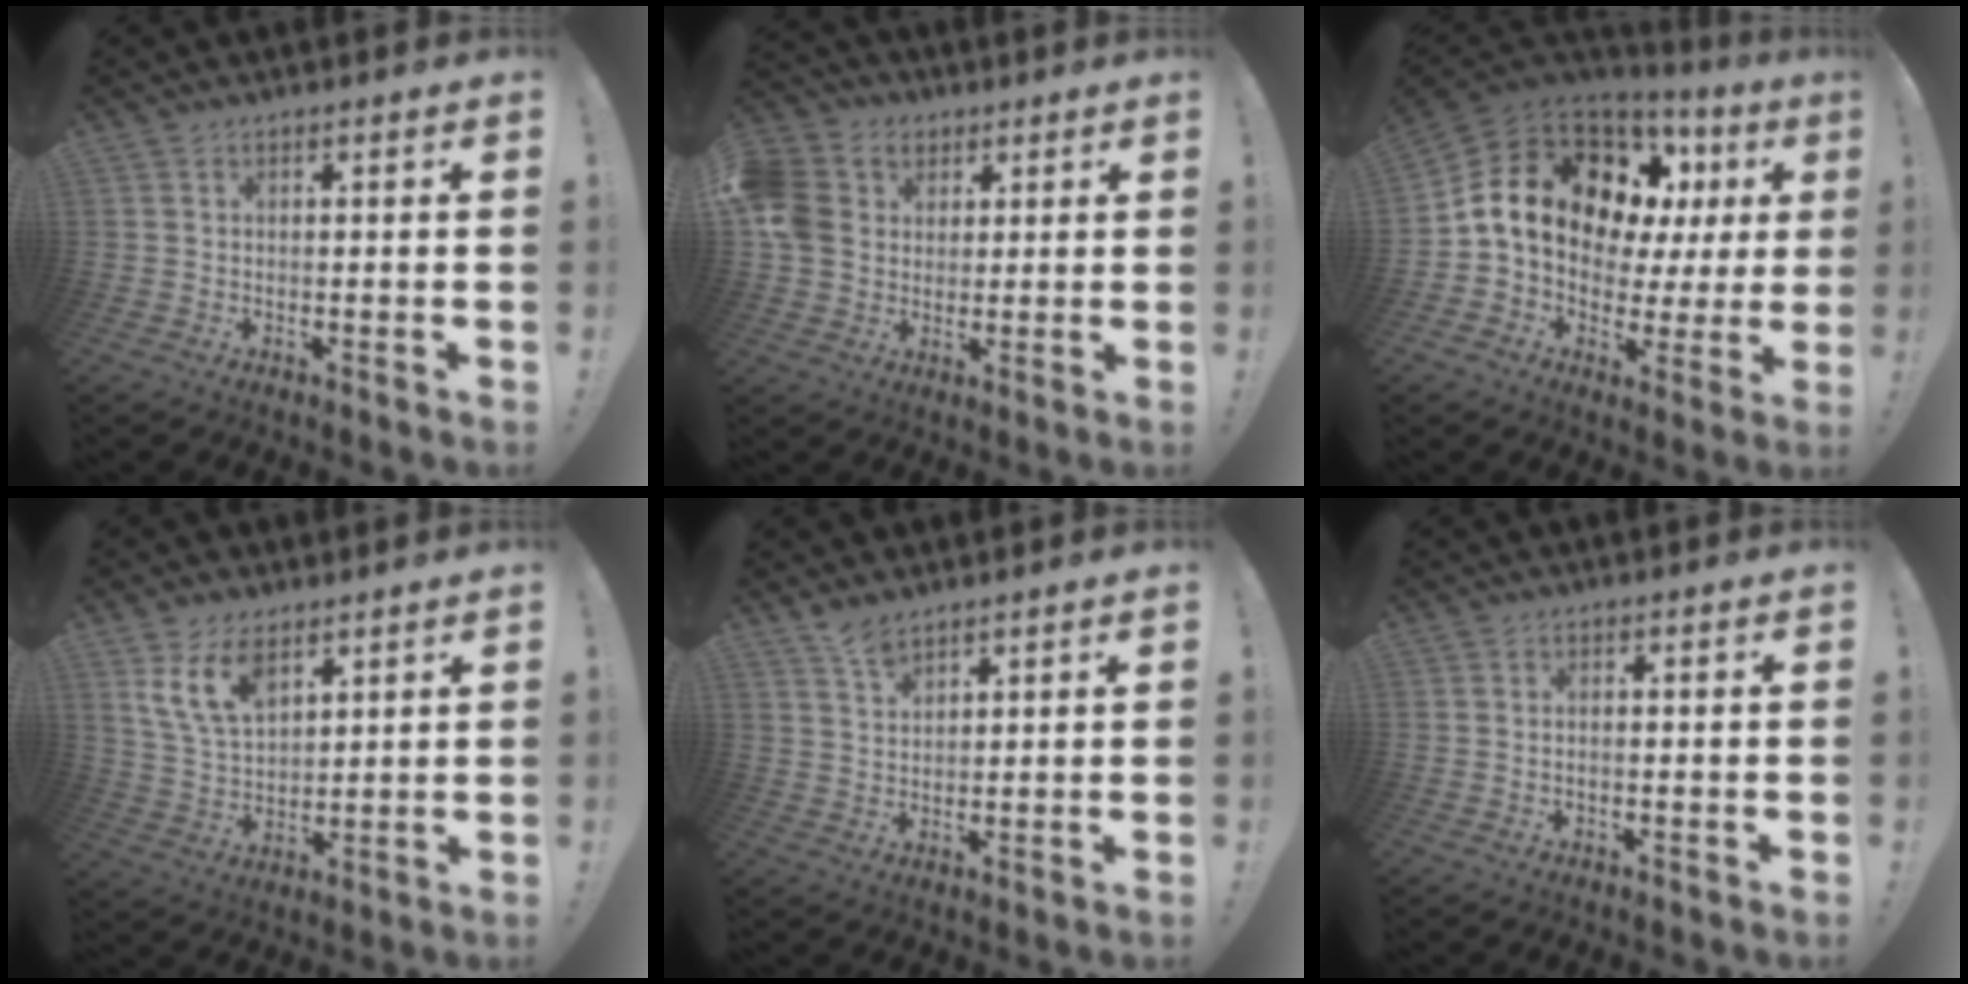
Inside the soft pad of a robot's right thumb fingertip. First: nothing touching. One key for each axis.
{"total": 11.5, "fx": 2.3, "fy": 10.2, "fz": 4.9, "tx": -0.092, "ty": 0.002, "tz": 0.048}
{"total": 18.2, "fx": 5.5, "fy": 12.4, "fz": 12.2, "tx": -0.207, "ty": -0.013, "tz": 0.116}
{"total": 11.2, "fx": 6.8, "fy": 6.0, "fz": 6.6, "tx": -0.132, "ty": -0.026, "tz": 0.130}
{"total": 4.6, "fx": 3.9, "fy": 1.6, "fz": 1.9, "tx": -0.028, "ty": -0.024, "tz": 0.071}
{"total": 1.0, "fx": -0.5, "fy": 0.3, "fz": 0.9, "tx": -0.016, "ty": 0.001, "tz": -0.008}